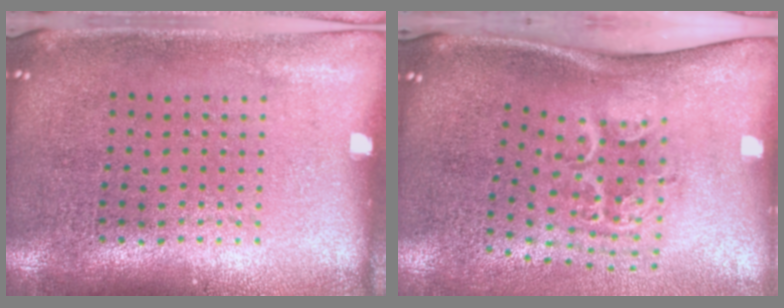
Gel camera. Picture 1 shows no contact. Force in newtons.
{"total": 2.2, "press": 1.3, "slide": 1.8}